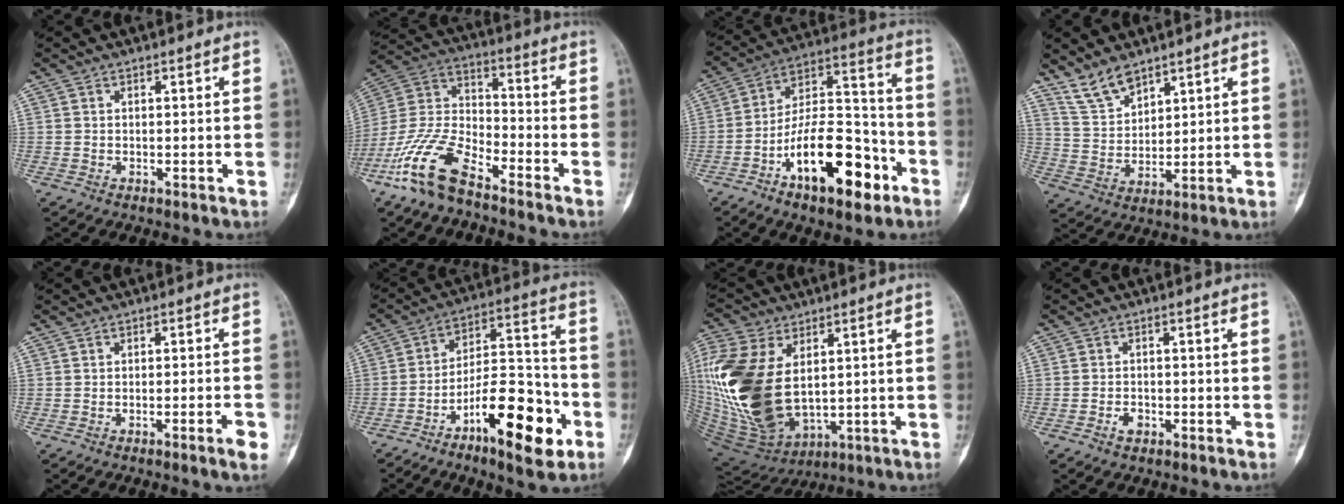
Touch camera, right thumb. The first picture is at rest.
{"total": 14.6, "force": [-9.8, 5.8, 9.2], "torque": [-0.190, 0.055, -0.202]}
{"total": 19.9, "force": [-9.3, 8.9, 15.2], "torque": [-0.225, 0.074, -0.151]}
{"total": 7.2, "force": [5.9, 3.1, 2.8], "torque": [-0.043, -0.033, 0.127]}
{"total": 3.3, "force": [-1.6, 0.2, 2.8], "torque": [-0.043, 0.006, -0.024]}
{"total": 18.4, "force": [-8.6, 6.8, 14.7], "torque": [-0.212, 0.065, -0.136]}
{"total": 22.8, "force": [2.7, 14.1, 17.7], "torque": [-0.387, -0.026, 0.067]}
{"total": 2.3, "force": [-1.2, 1.5, 1.2], "torque": [-0.016, 0.009, -0.022]}